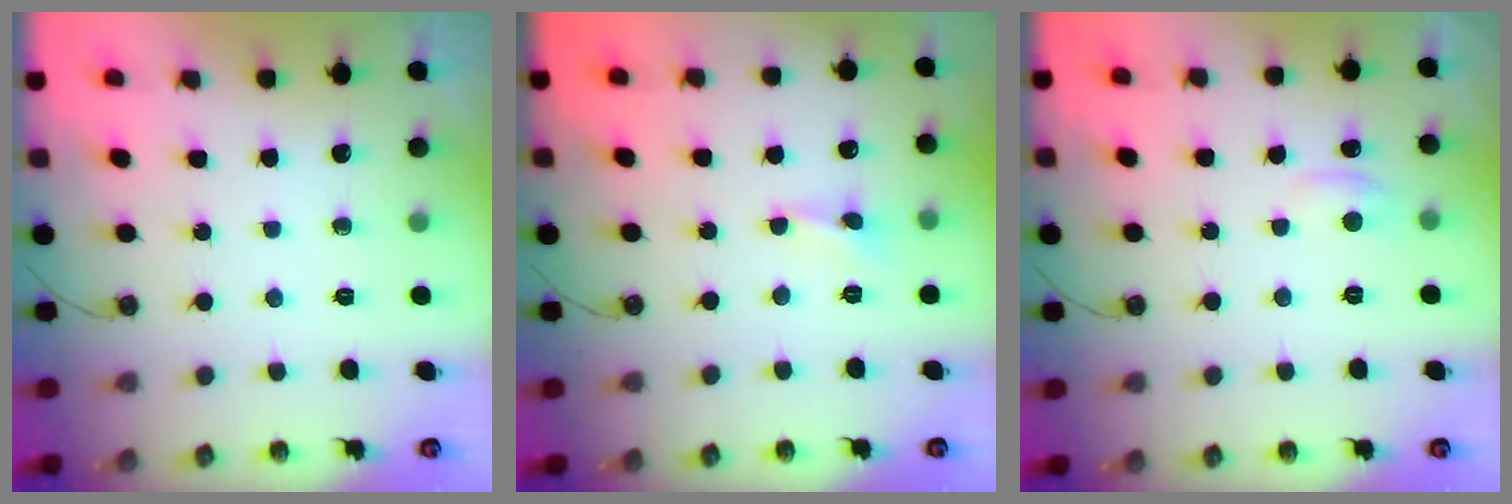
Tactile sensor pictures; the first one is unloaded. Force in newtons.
{"total": 0.9, "press": 0.8, "slide": 0.4}
{"total": 1.6, "press": 1.5, "slide": 0.5}